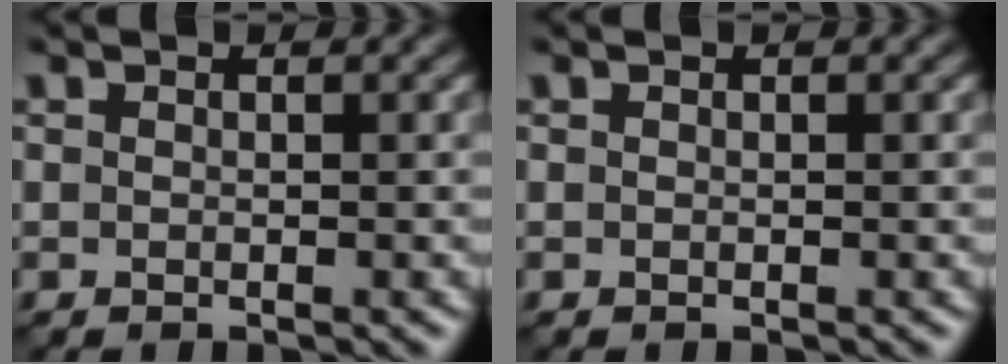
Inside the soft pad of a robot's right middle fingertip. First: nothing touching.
{"total": 0.0}